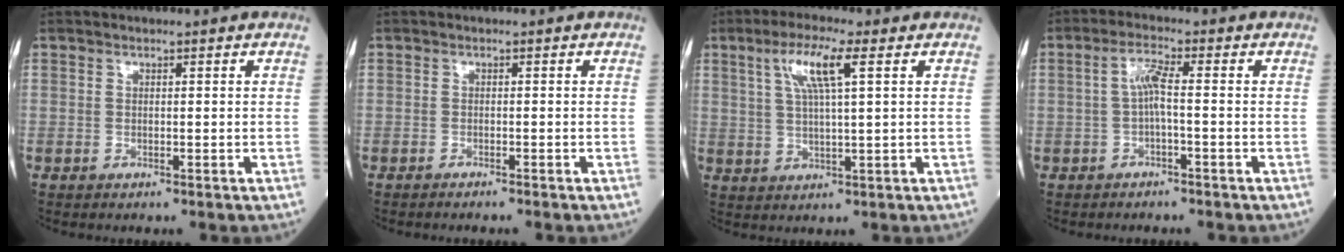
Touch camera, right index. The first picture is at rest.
{"total": 2.0, "force": [-1.8, -0.2, 0.9], "torque": [-0.012, 0.002, -0.019]}
{"total": 7.0, "force": [2.9, 0.4, 6.3], "torque": [-0.129, 0.011, 0.060]}
{"total": 3.4, "force": [-0.4, 0.2, 3.4], "torque": [-0.067, 0.010, -0.005]}